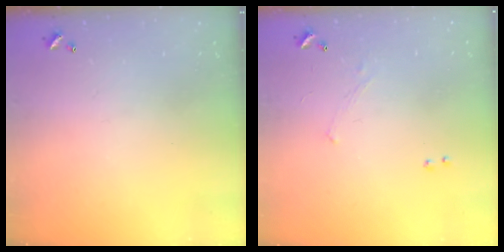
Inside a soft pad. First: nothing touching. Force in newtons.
{"total": 1.2, "press": 1.1, "slide": 0.5}